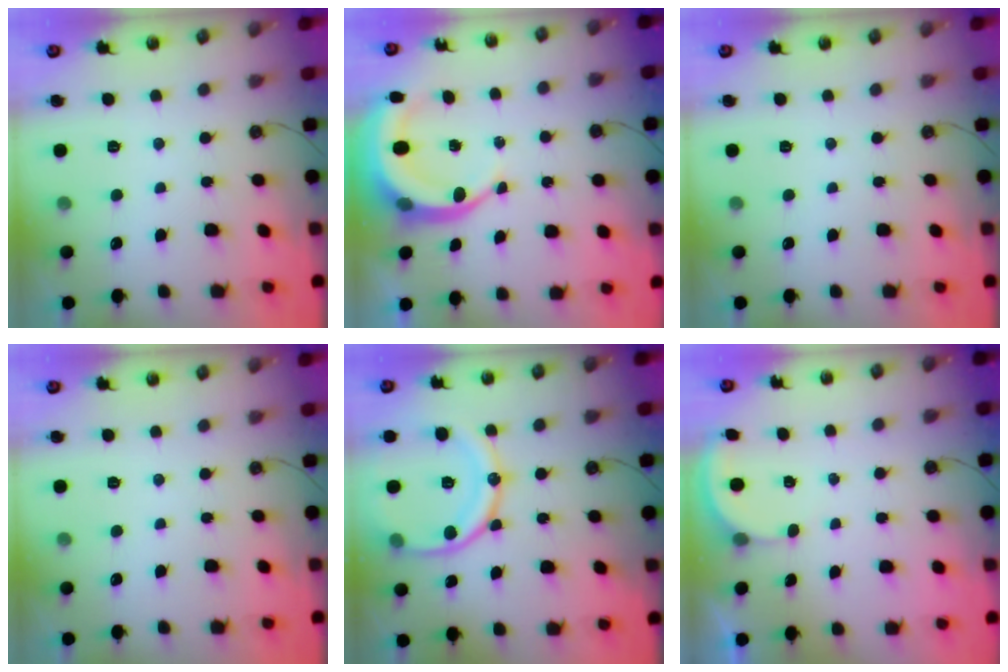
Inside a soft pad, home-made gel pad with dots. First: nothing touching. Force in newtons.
{"total": 7.9, "press": 7.8, "slide": 1.0}
{"total": 0.0}
{"total": 0.0}
{"total": 17.7, "press": 17.6, "slide": 1.9}
{"total": 1.6, "press": 1.6, "slide": 0.3}